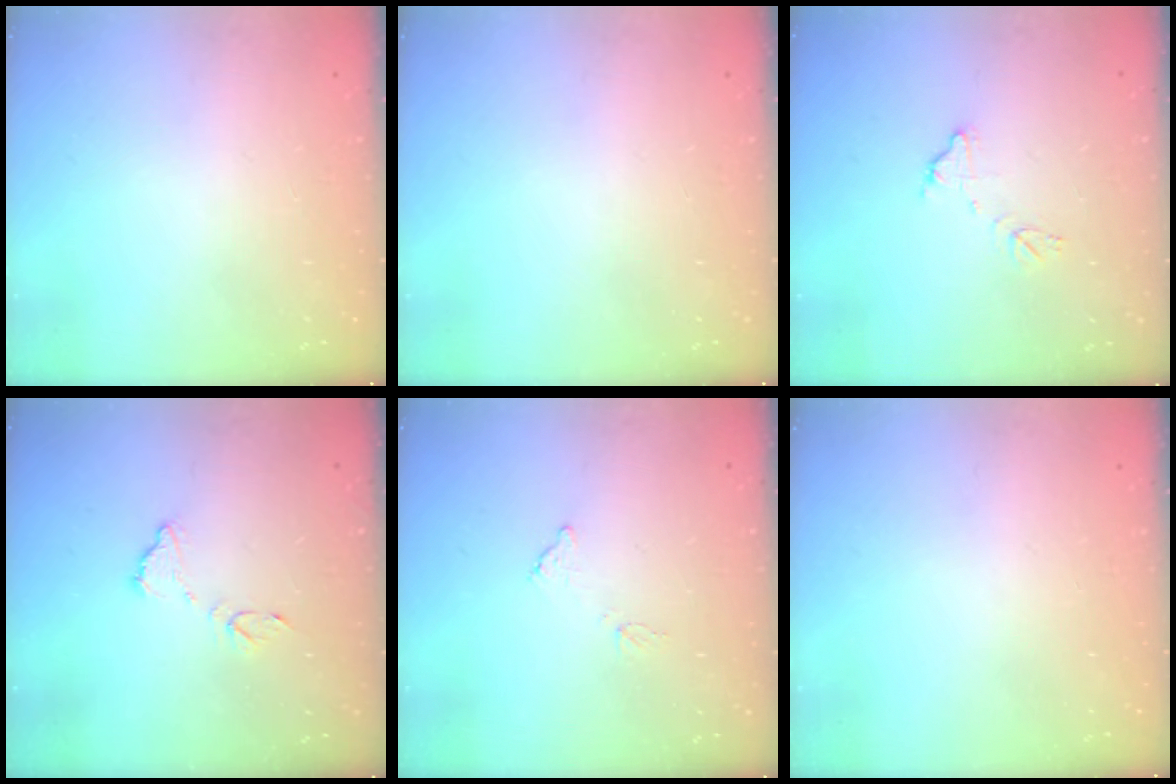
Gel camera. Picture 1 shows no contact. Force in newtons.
{"total": 0.0}
{"total": 9.2, "press": 9.2, "slide": 0.7}
{"total": 8.8, "press": 8.8, "slide": 0.6}
{"total": 6.9, "press": 6.9, "slide": 0.3}
{"total": 0.0}